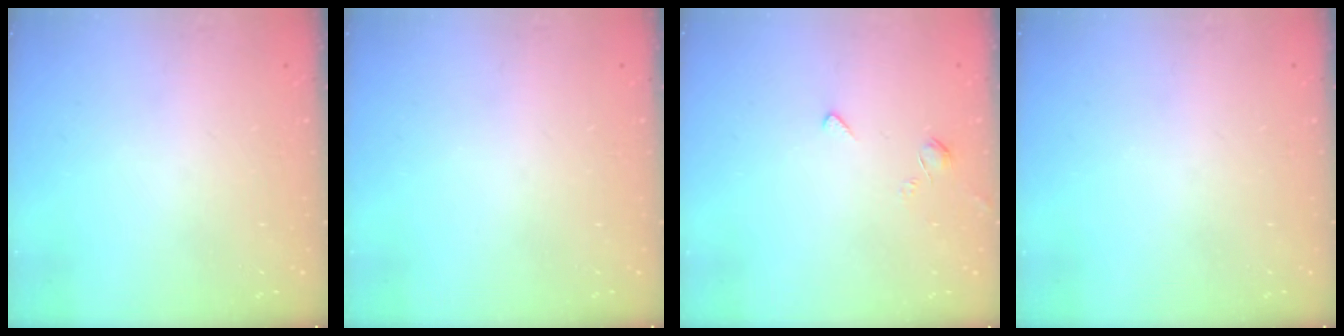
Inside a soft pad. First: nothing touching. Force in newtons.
{"total": 0.0}
{"total": 2.0, "press": 2.0, "slide": 0.5}
{"total": 0.0}